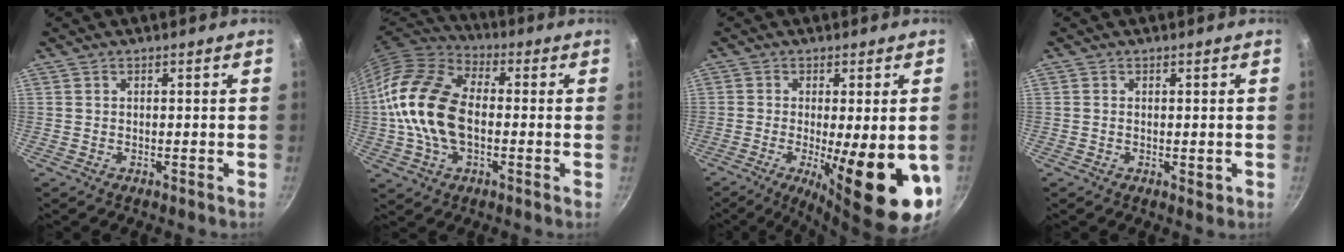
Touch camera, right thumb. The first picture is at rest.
{"total": 17.5, "force": [-0.8, 11.1, 13.6], "torque": [-0.245, 0.027, -0.032]}
{"total": 18.3, "force": [-4.2, 5.3, 17.0], "torque": [-0.233, -0.017, -0.046]}
{"total": 1.6, "force": [-0.1, 0.8, 1.3], "torque": [-0.018, -0.003, -0.003]}